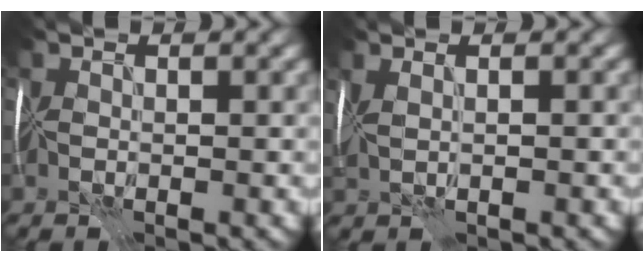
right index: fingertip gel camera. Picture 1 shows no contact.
{"total": 1.0, "force": [0.3, -0.2, 0.9], "torque": [-0.020, 0.005, 0.015]}